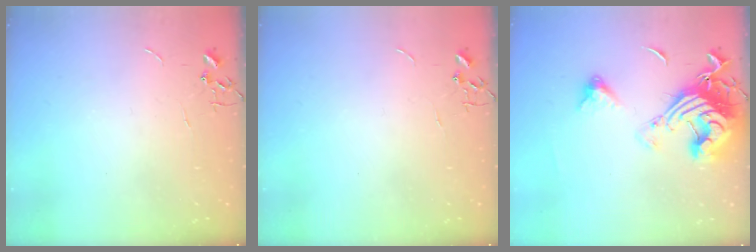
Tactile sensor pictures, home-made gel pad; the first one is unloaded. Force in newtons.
{"total": 0.0}
{"total": 18.1, "press": 18.0, "slide": 2.0}